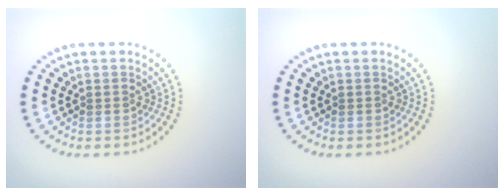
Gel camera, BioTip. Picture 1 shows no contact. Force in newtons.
{"total": 0.0}